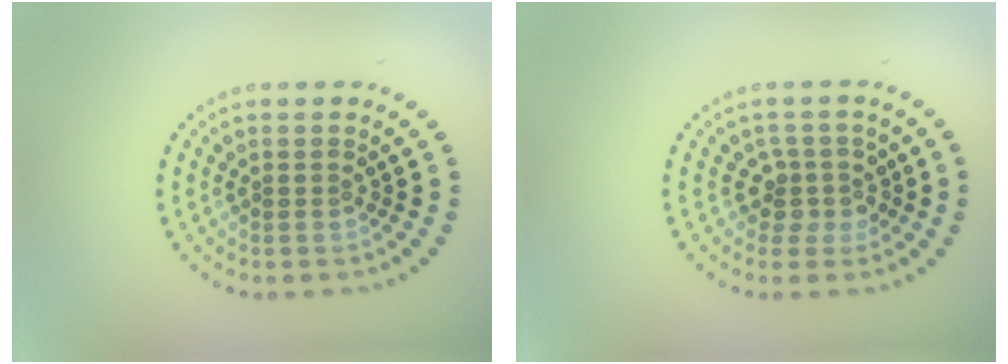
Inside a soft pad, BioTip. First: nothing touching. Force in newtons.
{"total": 2.2, "press": 1.7, "slide": 1.4}